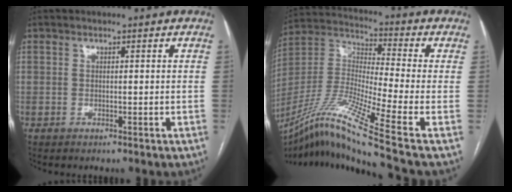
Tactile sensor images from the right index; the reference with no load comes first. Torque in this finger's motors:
{"motor_torque": [-0.56, -0.69, -0.01, 0.06]}